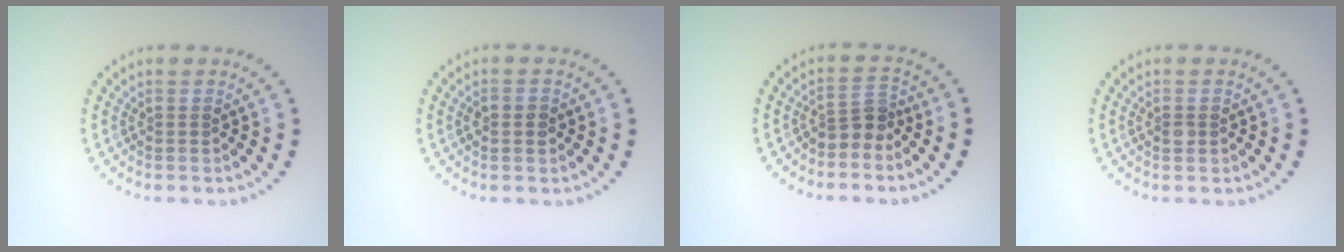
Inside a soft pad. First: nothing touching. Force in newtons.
{"total": 1.5, "press": 1.5, "slide": 0.3}
{"total": 2.3, "press": 1.8, "slide": 1.5}
{"total": 0.9, "press": 0.9, "slide": 0.1}